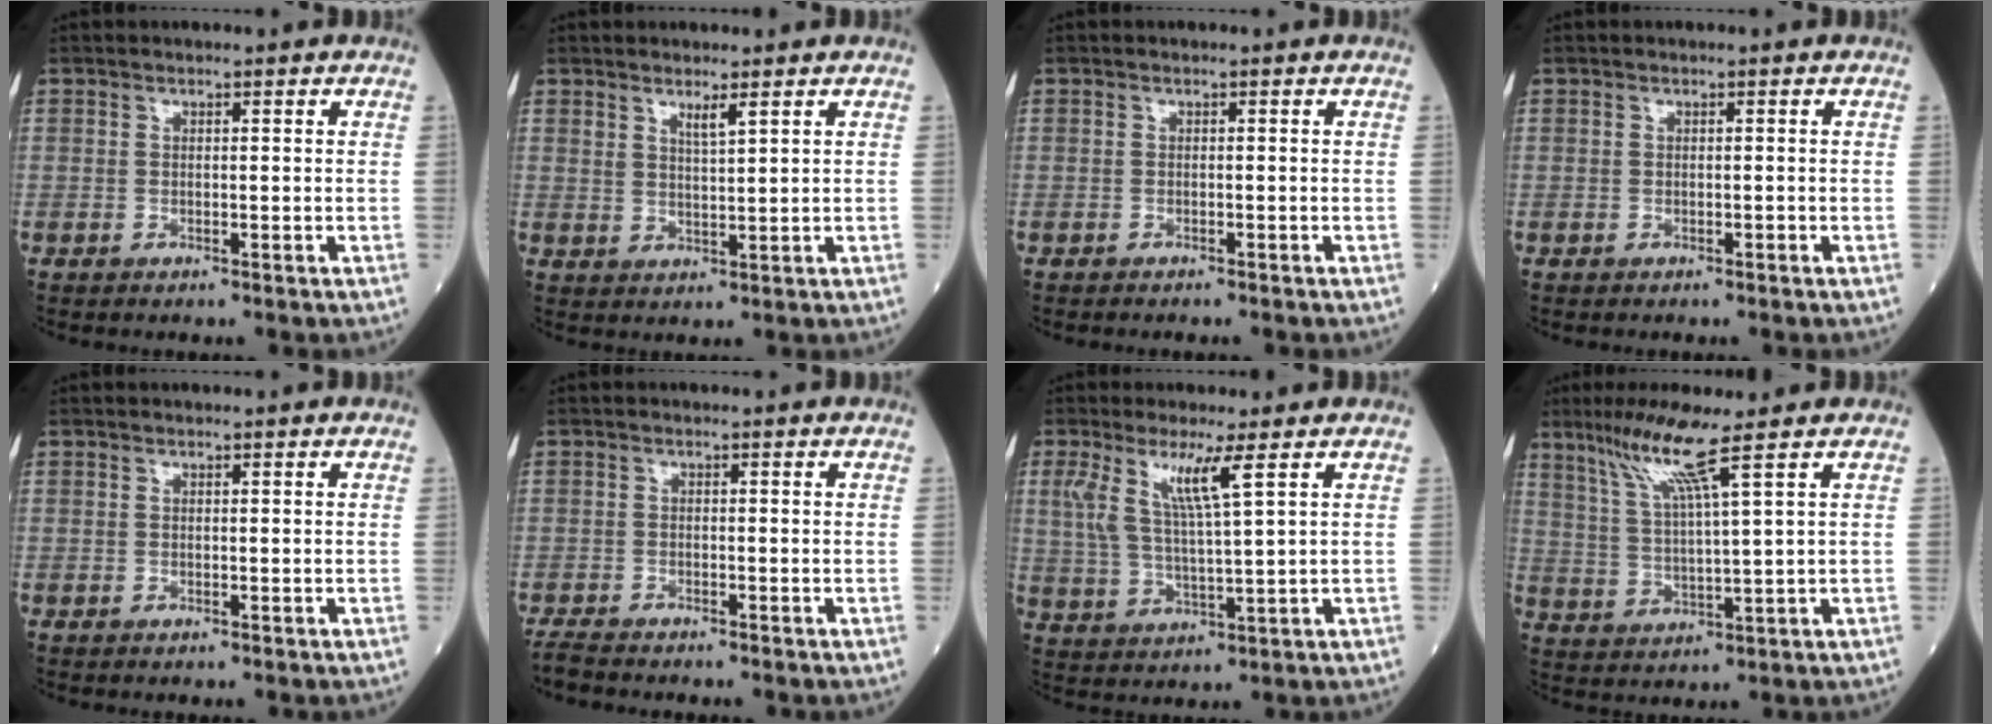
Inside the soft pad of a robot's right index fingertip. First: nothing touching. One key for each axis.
{"total": 2.4, "fx": 1.6, "fy": 0.2, "fz": 1.8, "tx": -0.037, "ty": -0.005, "tz": 0.033}
{"total": 1.7, "fx": -1.5, "fy": 0.4, "fz": 0.7, "tx": -0.017, "ty": -0.005, "tz": -0.016}
{"total": 0.0}
{"total": 0.0}
{"total": 4.1, "fx": -3.8, "fy": 0.6, "fz": 1.4, "tx": -0.031, "ty": -0.016, "tz": -0.067}
{"total": 7.3, "fx": 3.2, "fy": 0.0, "fz": 6.6, "tx": -0.142, "ty": 0.000, "tz": 0.070}
{"total": 8.7, "fx": 5.5, "fy": -1.2, "fz": 6.7, "tx": -0.136, "ty": 0.001, "tz": 0.110}